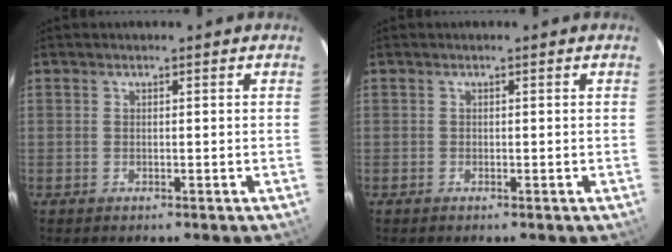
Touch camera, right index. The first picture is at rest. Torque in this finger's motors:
{"motor_torque": [0.12, 0.07, 0.08, 0.01]}